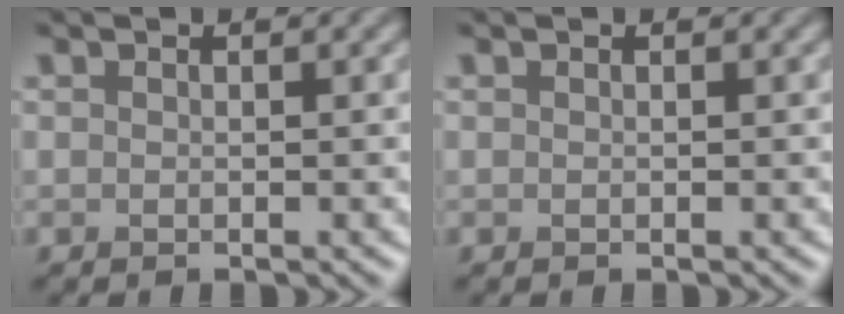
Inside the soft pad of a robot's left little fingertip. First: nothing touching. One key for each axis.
{"total": 0.0}